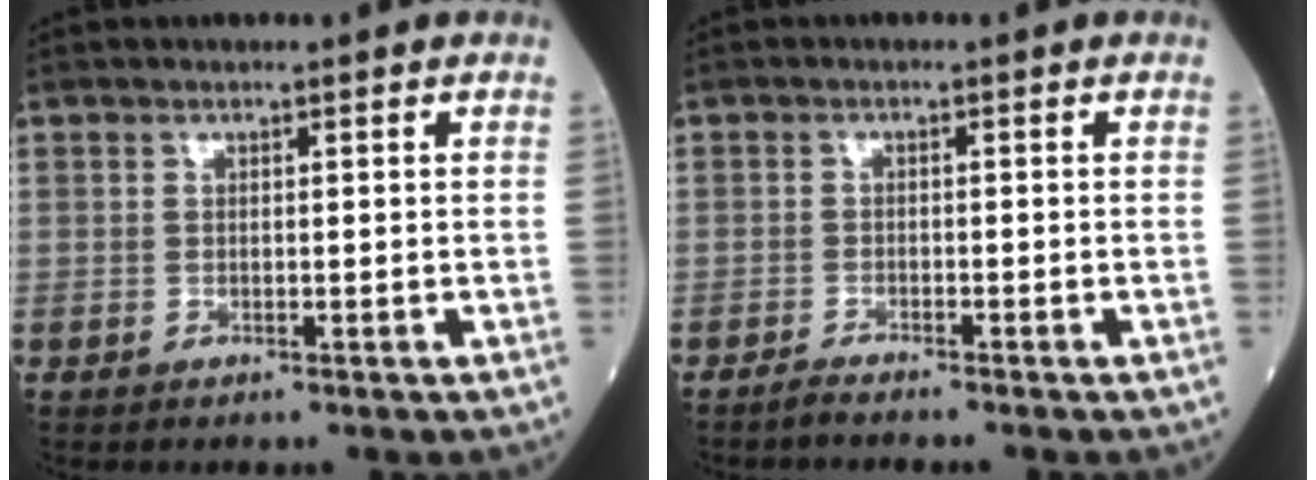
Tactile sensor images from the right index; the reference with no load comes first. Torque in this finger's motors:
{"motor_torque": [-0.31, -0.20, -0.03, -0.13]}